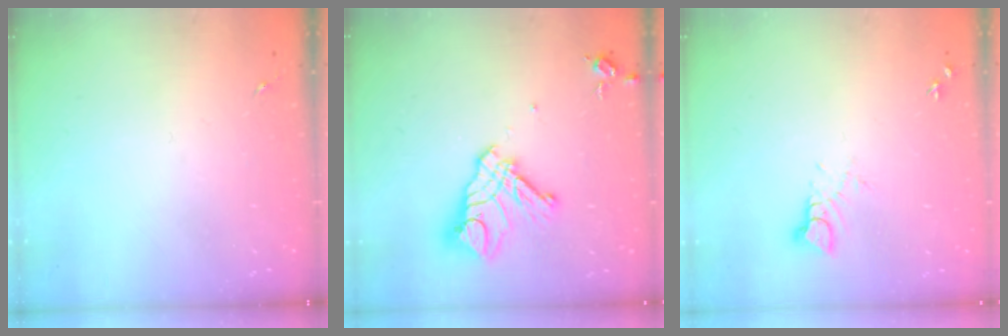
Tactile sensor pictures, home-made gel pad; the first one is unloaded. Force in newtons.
{"total": 14.6, "press": 14.6, "slide": 1.5}
{"total": 3.5, "press": 3.5, "slide": 0.2}